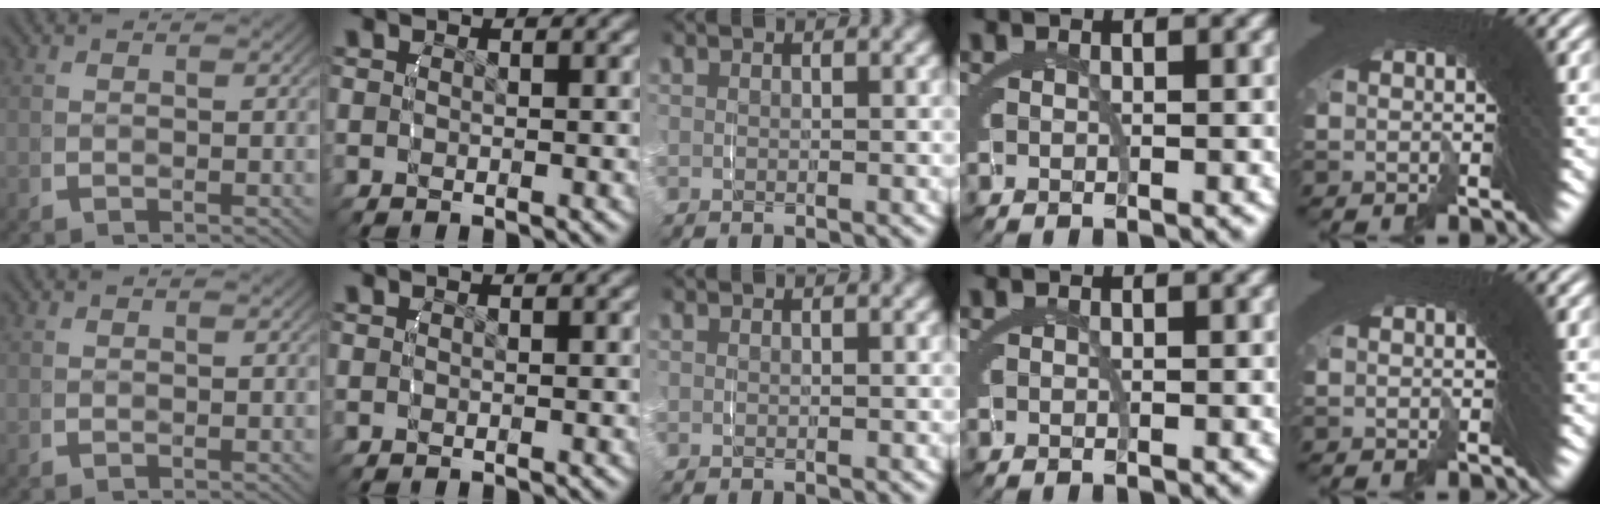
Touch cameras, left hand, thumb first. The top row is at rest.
{}